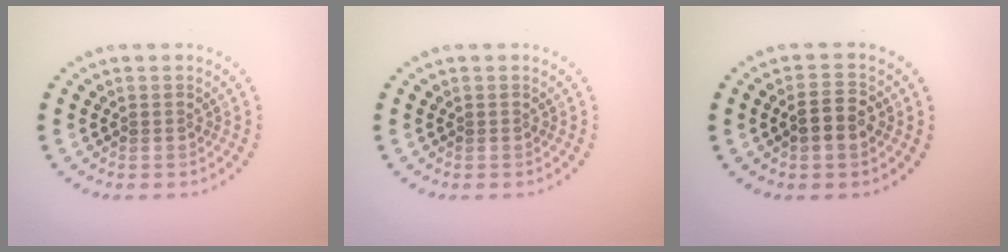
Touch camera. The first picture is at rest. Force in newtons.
{"total": 0.0}
{"total": 2.9, "press": 2.9, "slide": 0.4}